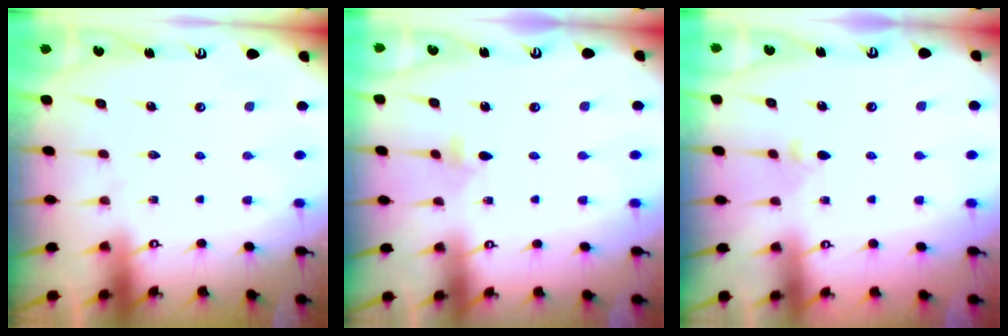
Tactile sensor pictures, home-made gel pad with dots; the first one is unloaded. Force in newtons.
{"total": 3.4, "press": 3.2, "slide": 1.1}
{"total": 3.1, "press": 3.0, "slide": 0.7}